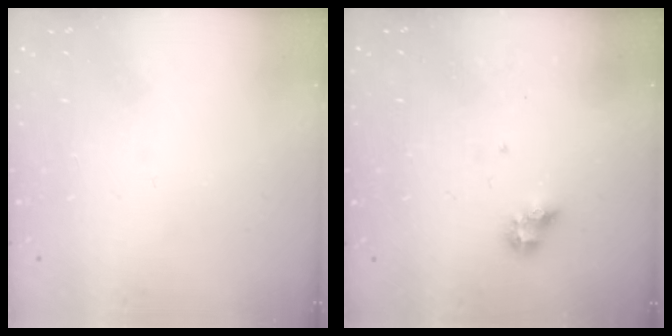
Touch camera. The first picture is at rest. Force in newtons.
{"total": 4.7, "press": 4.7, "slide": 0.3}